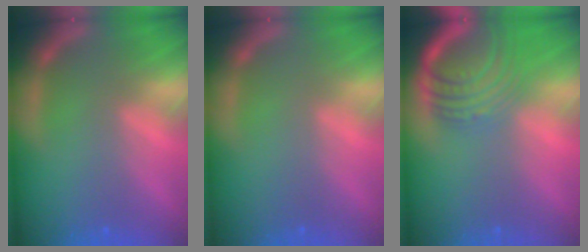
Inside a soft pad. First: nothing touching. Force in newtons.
{"total": 0.0}
{"total": 8.5}